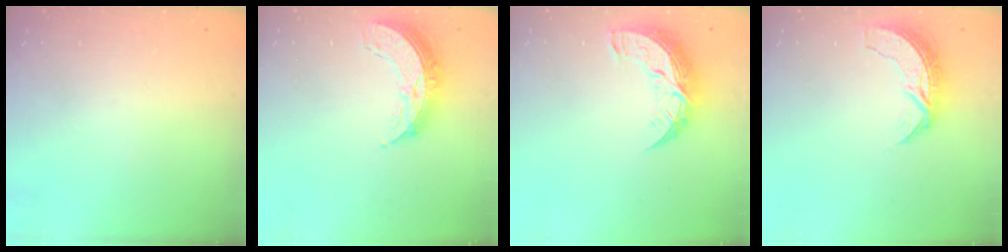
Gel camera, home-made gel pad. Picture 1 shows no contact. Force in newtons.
{"total": 8.6, "press": 8.6, "slide": 0.7}
{"total": 11.5, "press": 11.4, "slide": 0.7}
{"total": 7.4, "press": 7.3, "slide": 0.5}